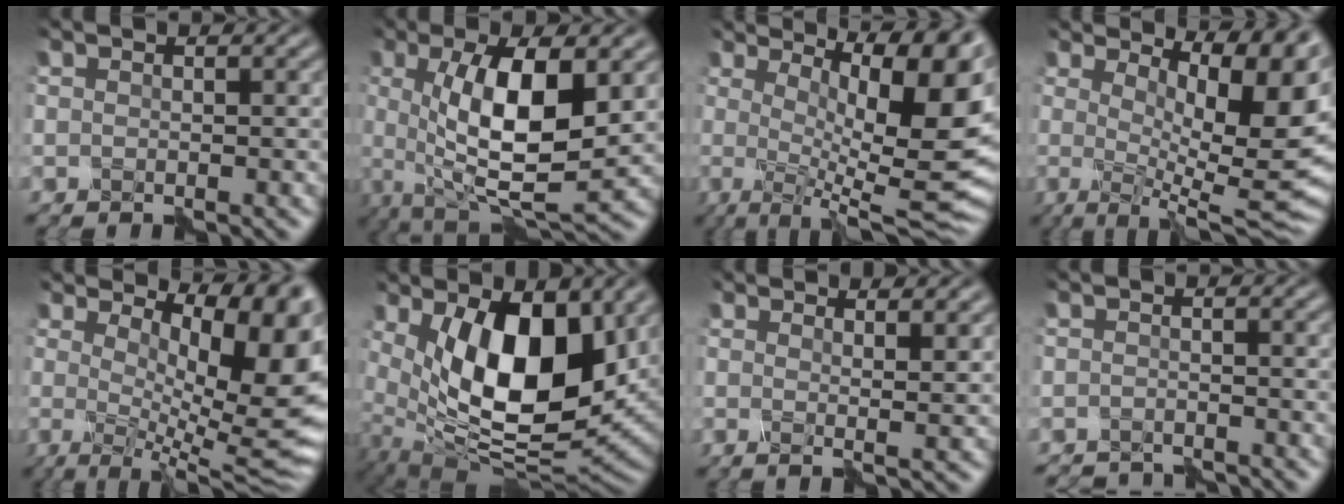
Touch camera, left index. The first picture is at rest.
{"total": 9.6, "force": [1.2, 3.0, 9.0], "torque": [-0.145, -0.005, 0.020]}
{"total": 15.9, "force": [3.6, 4.8, 14.8], "torque": [-0.144, 0.018, 0.067]}
{"total": 13.6, "force": [4.6, 4.1, 12.1], "torque": [-0.130, 0.009, 0.083]}
{"total": 10.9, "force": [3.0, 3.2, 9.9], "torque": [-0.121, -0.008, 0.051]}
{"total": 11.7, "force": [2.4, 5.5, 10.0], "torque": [-0.157, -0.018, 0.043]}
{"total": 3.0, "force": [2.0, 0.8, 2.0], "torque": [-0.016, 0.010, 0.005]}
{"total": 2.5, "force": [-2.4, 0.3, -0.3], "torque": [0.011, -0.005, -0.044]}